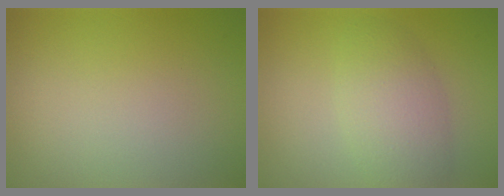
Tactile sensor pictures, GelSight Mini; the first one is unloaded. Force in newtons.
{"total": 4.0, "press": 4.0, "slide": 0.2}